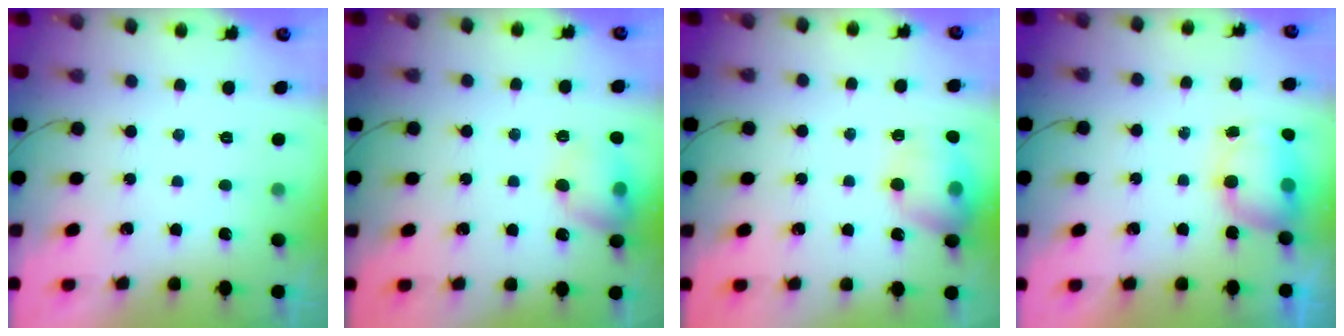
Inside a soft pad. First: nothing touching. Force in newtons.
{"total": 10.7, "press": 10.6, "slide": 1.6}
{"total": 14.0, "press": 13.9, "slide": 1.8}
{"total": 7.6, "press": 7.2, "slide": 2.3}